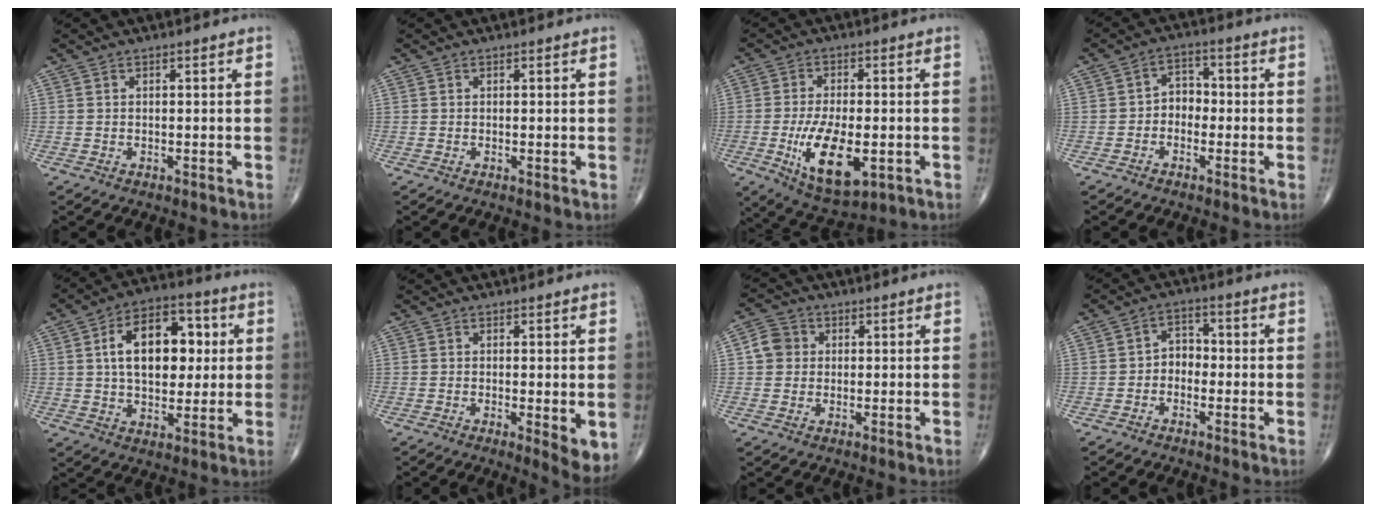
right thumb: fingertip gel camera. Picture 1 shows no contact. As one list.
[{"total": 0.7, "force": [0.0, 0.1, 0.7], "torque": [-0.013, -0.003, -0.001]}, {"total": 13.3, "force": [-3.4, 6.0, 11.3], "torque": [-0.194, -0.008, -0.045]}, {"total": 4.5, "force": [-1.1, 3.5, 2.6], "torque": [-0.017, 0.023, -0.033]}, {"total": 15.9, "force": [2.9, 9.7, 12.3], "torque": [-0.157, 0.012, 0.042]}, {"total": 5.2, "force": [-0.7, 1.3, 5.0], "torque": [-0.070, -0.016, -0.010]}, {"total": 4.7, "force": [0.6, 4.4, 1.6], "torque": [-0.014, 0.007, 0.002]}, {"total": 4.1, "force": [-1.1, 3.2, 2.4], "torque": [-0.016, 0.022, -0.034]}]